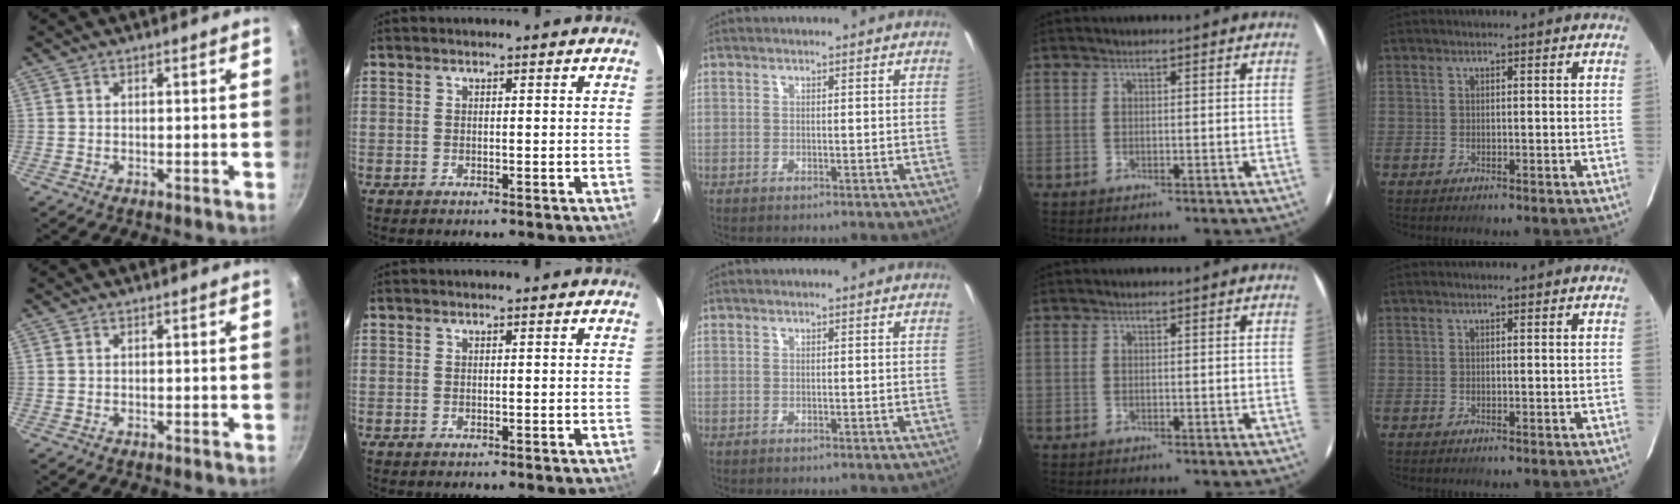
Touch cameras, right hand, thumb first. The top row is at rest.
{}